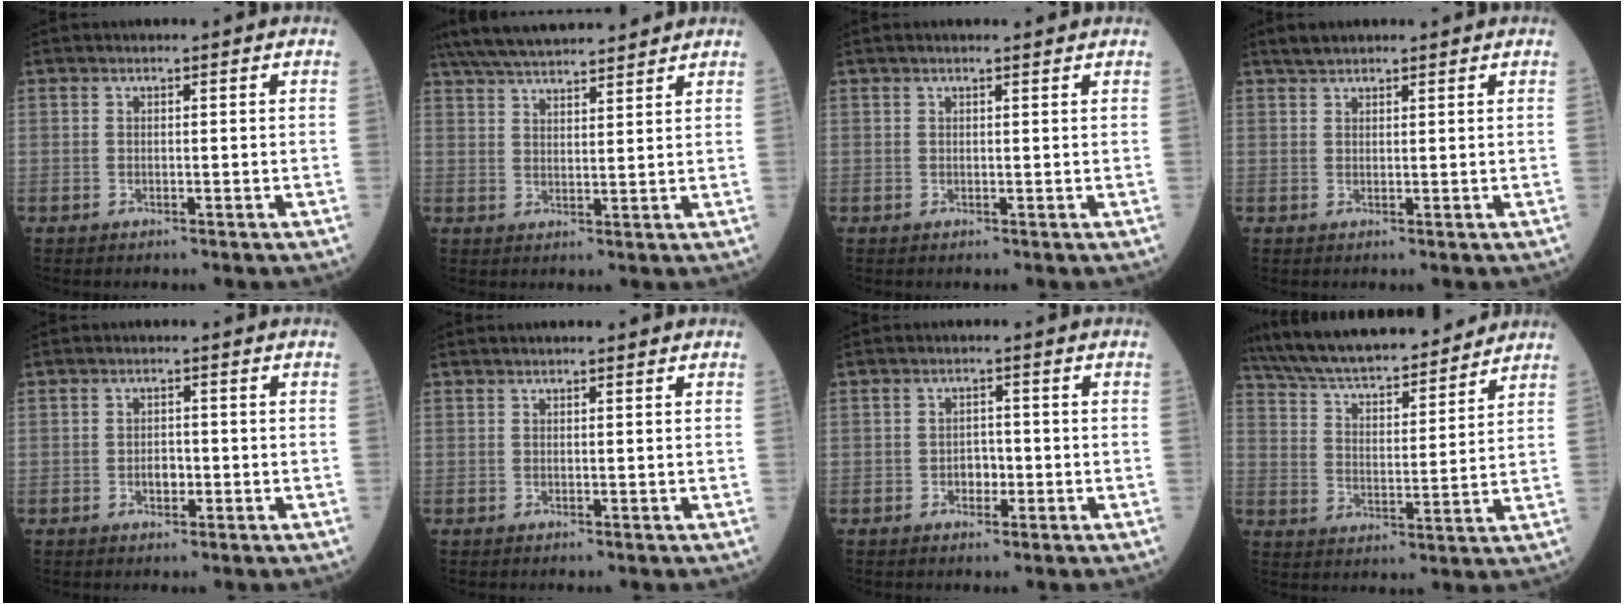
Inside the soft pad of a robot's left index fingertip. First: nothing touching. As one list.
[{"total": 13.9, "force": [12.6, 2.0, 5.7], "torque": [-0.105, 0.037, 0.201]}, {"total": 2.5, "force": [2.2, 0.0, 1.2], "torque": [-0.017, 0.015, 0.028]}, {"total": 2.6, "force": [2.3, 0.7, 0.9], "torque": [-0.018, 0.018, 0.040]}, {"total": 2.0, "force": [-0.6, 1.2, 1.4], "torque": [-0.022, 0.003, -0.007]}, {"total": 1.8, "force": [1.5, 0.2, 1.0], "torque": [-0.011, 0.021, 0.022]}, {"total": 2.3, "force": [-0.7, 1.6, 1.5], "torque": [-0.018, 0.006, -0.011]}, {"total": 19.6, "force": [17.5, 3.4, 8.0], "torque": [-0.139, 0.020, 0.277]}]